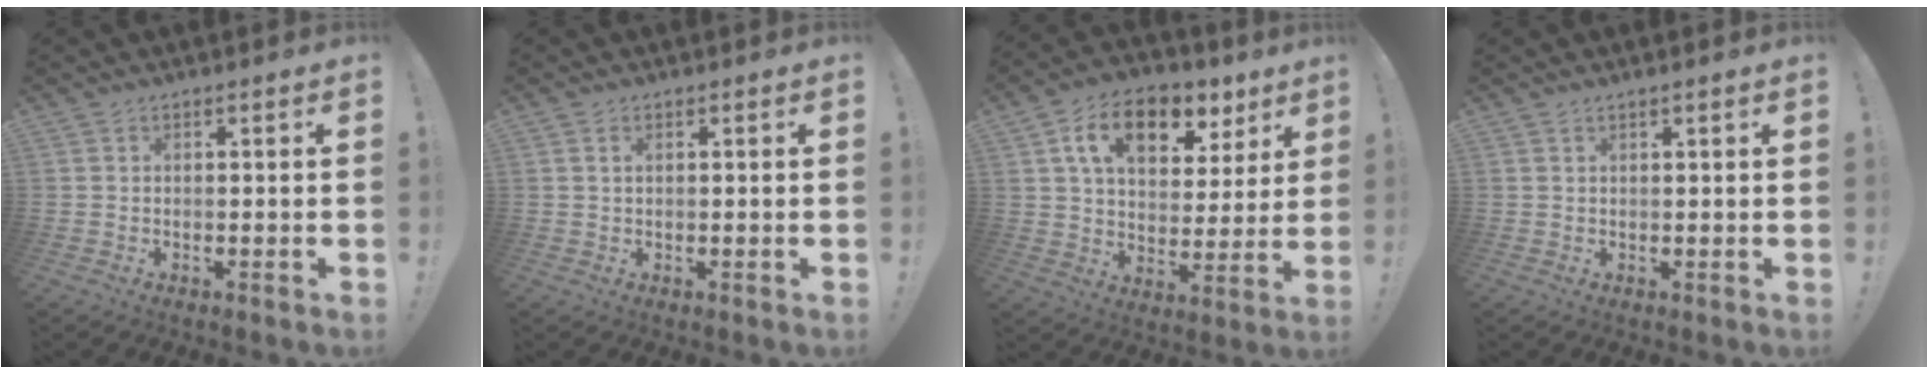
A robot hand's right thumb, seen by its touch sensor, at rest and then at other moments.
{"total": 1.0, "force": [0.4, 0.6, 0.7], "torque": [-0.017, 0.003, 0.008]}
{"total": 15.3, "force": [7.9, 9.1, 9.3], "torque": [-0.149, -0.030, 0.141]}
{"total": 1.1, "force": [0.7, -0.3, 0.8], "torque": [-0.019, 0.002, 0.013]}